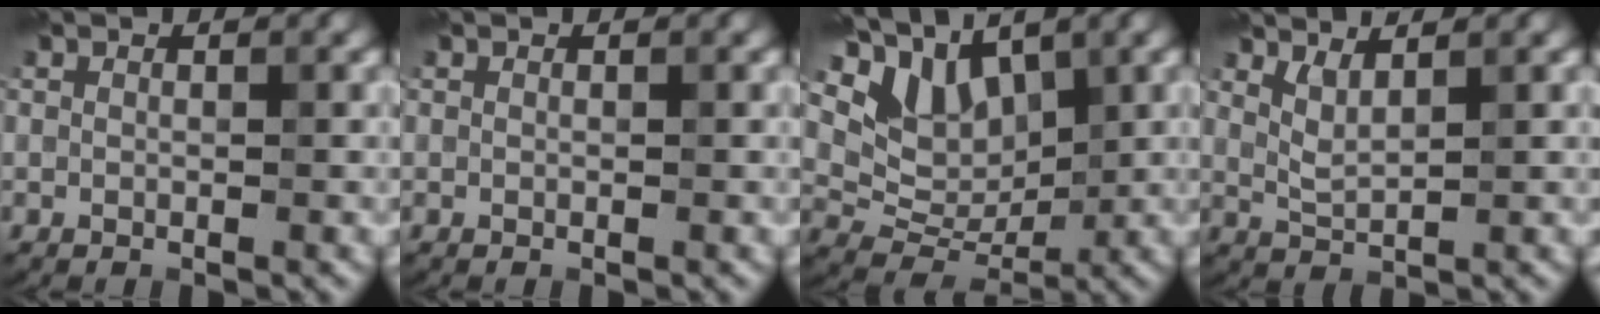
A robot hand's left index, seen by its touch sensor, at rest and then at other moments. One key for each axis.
{"total": 0.0}
{"total": 6.3, "fx": 3.9, "fy": 3.8, "fz": 3.1, "tx": -0.063, "ty": 0.003, "tz": 0.069}
{"total": 1.8, "fx": 1.6, "fy": 0.3, "fz": 0.7, "tx": -0.020, "ty": 0.000, "tz": 0.034}